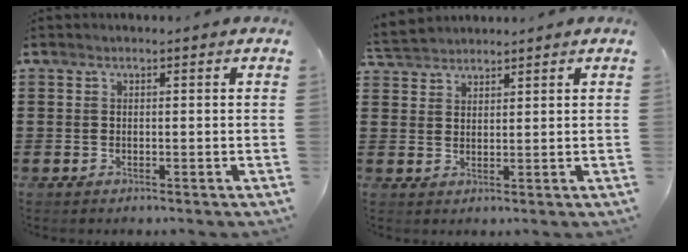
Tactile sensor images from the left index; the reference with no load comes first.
{"total": 2.9, "force": [2.8, 0.4, 0.0], "torque": [-0.009, -0.002, 0.056]}